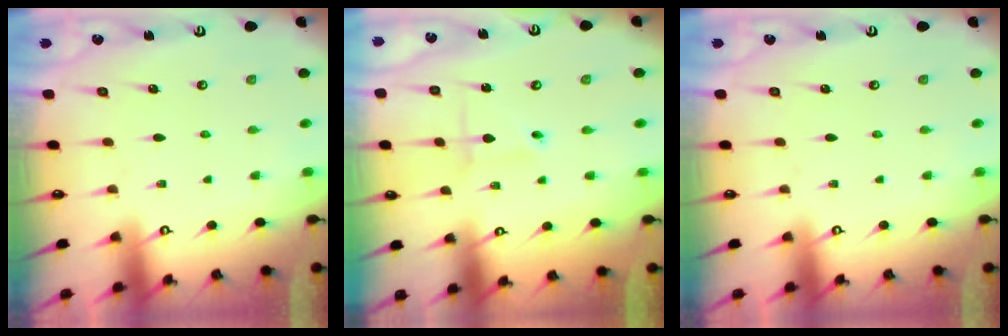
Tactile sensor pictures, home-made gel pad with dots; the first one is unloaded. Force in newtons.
{"total": 2.7, "press": 2.7, "slide": 0.2}
{"total": 0.0}